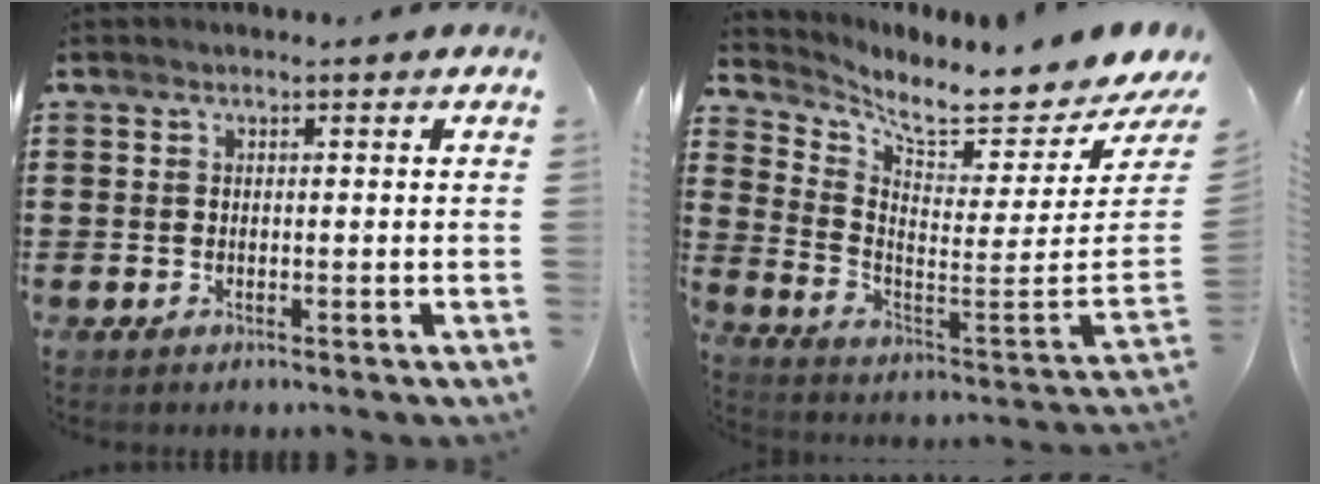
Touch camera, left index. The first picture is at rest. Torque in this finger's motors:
{"motor_torque": [0.00, -2.14, 0.49, 0.09]}